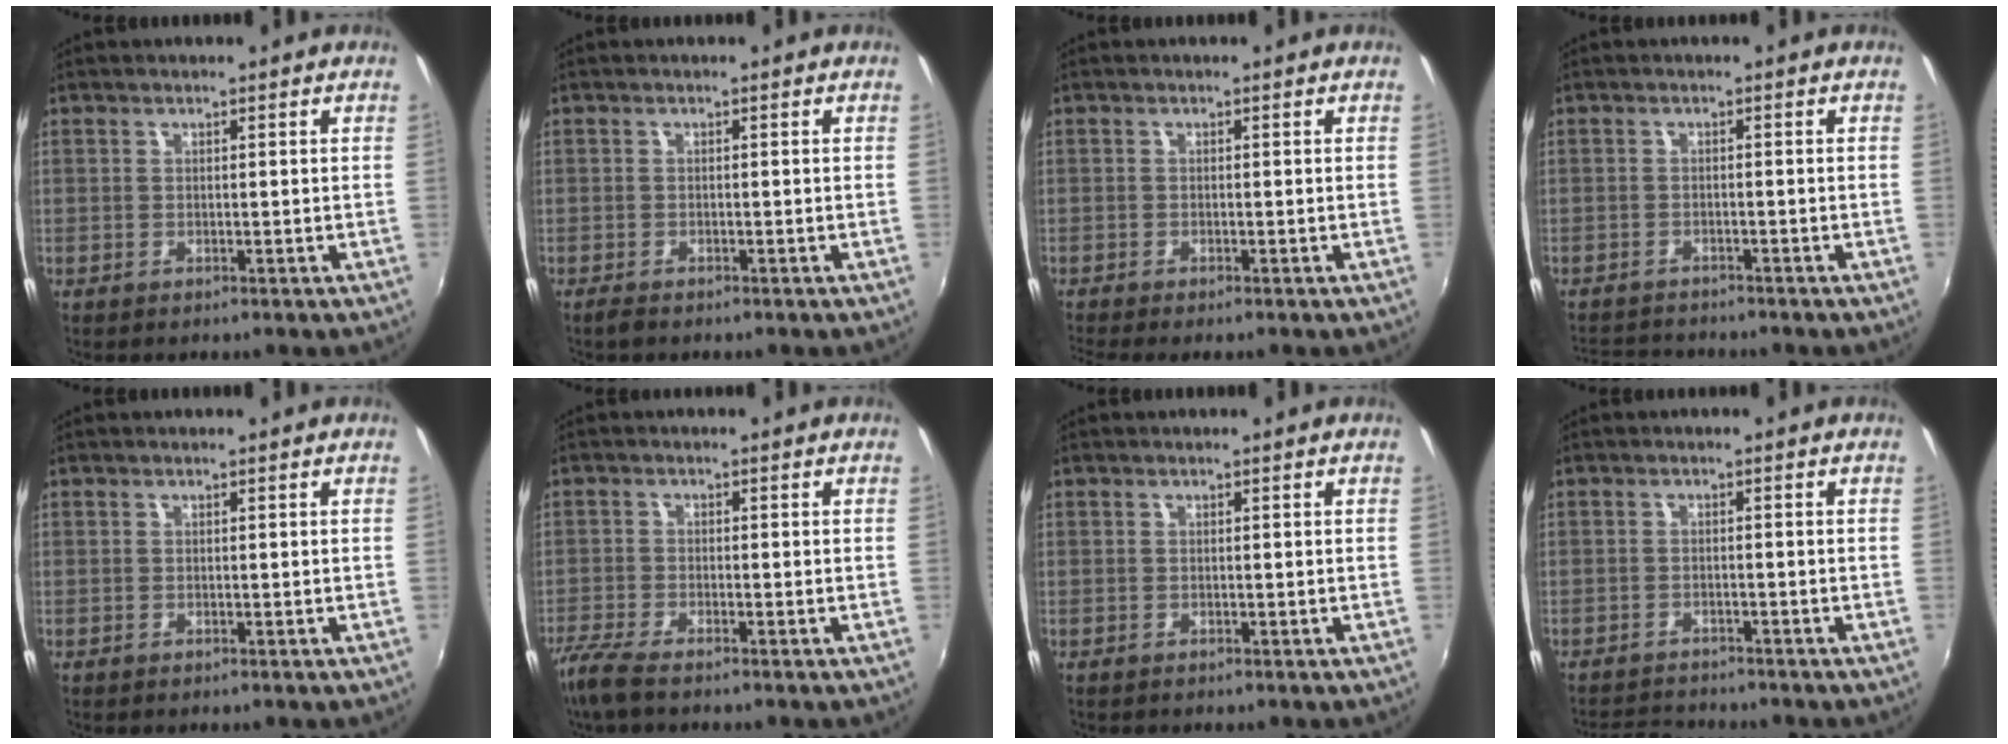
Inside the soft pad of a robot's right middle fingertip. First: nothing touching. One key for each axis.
{"total": 1.4, "fx": -1.2, "fy": 0.4, "fz": 0.6, "tx": -0.013, "ty": -0.004, "tz": -0.024}
{"total": 2.2, "fx": -1.9, "fy": -0.1, "fz": 1.1, "tx": -0.025, "ty": -0.016, "tz": -0.037}
{"total": 6.0, "fx": -5.7, "fy": 1.3, "fz": 1.2, "tx": -0.044, "ty": -0.005, "tz": -0.094}
{"total": 0.0}
{"total": 5.8, "fx": -4.8, "fy": 0.7, "fz": 3.2, "tx": -0.090, "ty": -0.023, "tz": -0.096}
{"total": 0.0}
{"total": 5.2, "fx": -5.1, "fy": 1.0, "fz": 0.8, "tx": -0.034, "ty": -0.002, "tz": -0.084}